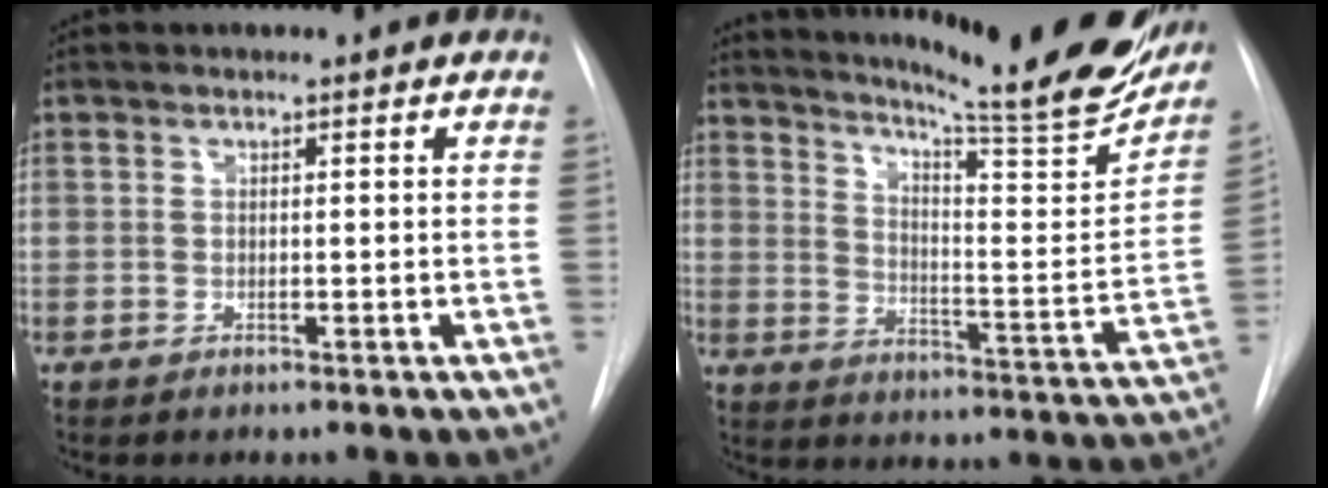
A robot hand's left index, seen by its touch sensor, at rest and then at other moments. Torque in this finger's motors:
{"motor_torque": [-0.05, -0.83, -0.73, 0.03]}